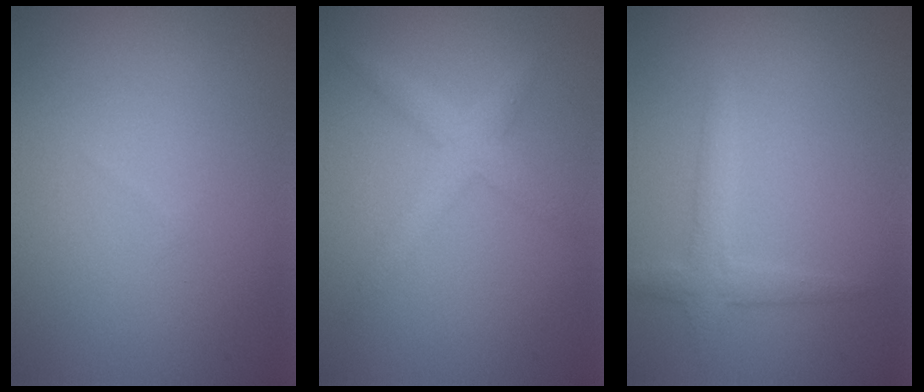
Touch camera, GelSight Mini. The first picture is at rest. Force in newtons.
{"total": 2.5, "press": 2.5, "slide": 0.1}
{"total": 2.3, "press": 2.3, "slide": 0.1}